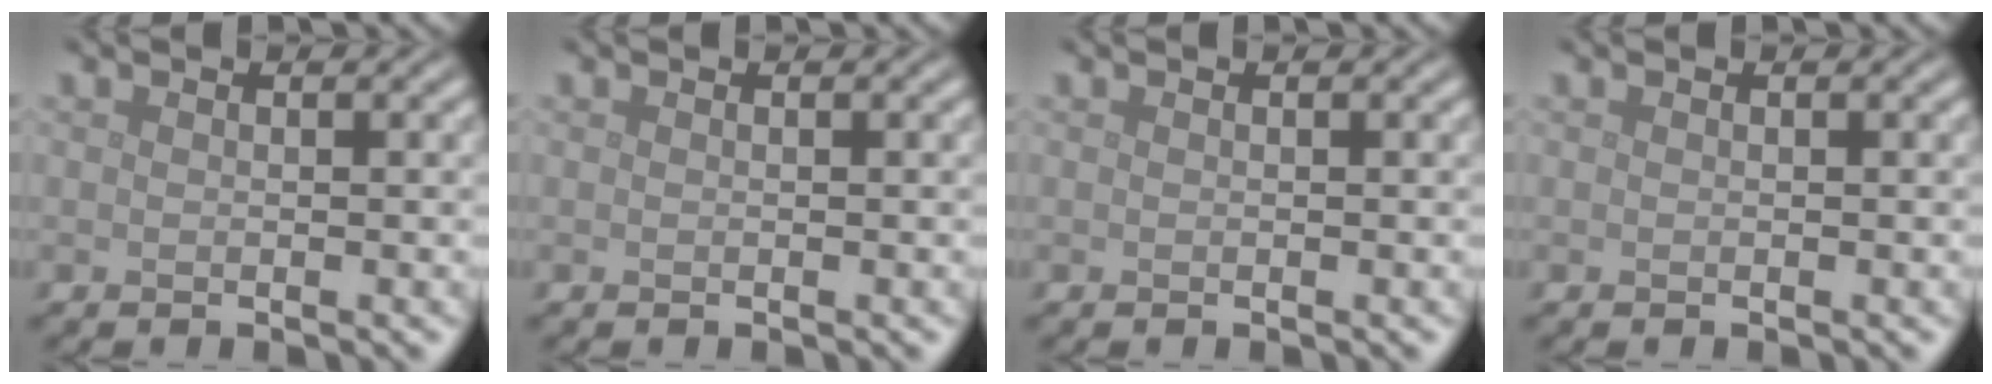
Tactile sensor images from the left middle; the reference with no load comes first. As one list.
[{"total": 0.0}, {"total": 0.0}, {"total": 0.0}]